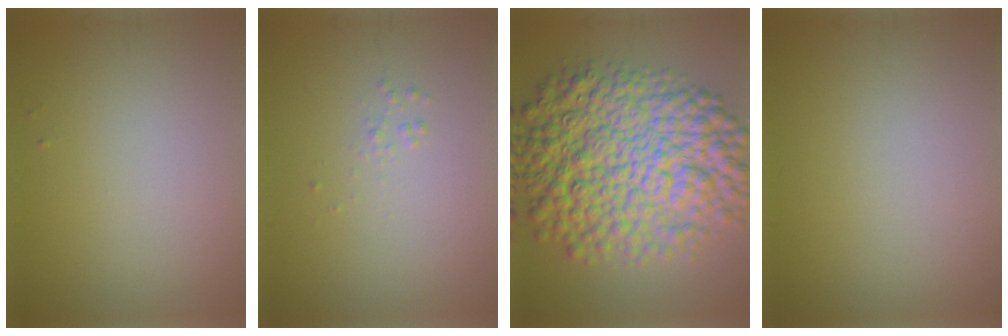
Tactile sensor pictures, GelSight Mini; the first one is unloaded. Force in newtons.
{"total": 0.5, "press": 0.5, "slide": 0.0}
{"total": 12.9, "press": 12.9, "slide": 0.0}
{"total": 0.0}